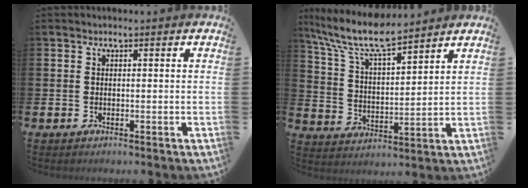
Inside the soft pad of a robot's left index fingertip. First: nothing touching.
{"total": 9.5, "force": [8.3, 1.7, 4.3], "torque": [-0.121, -0.038, 0.148]}